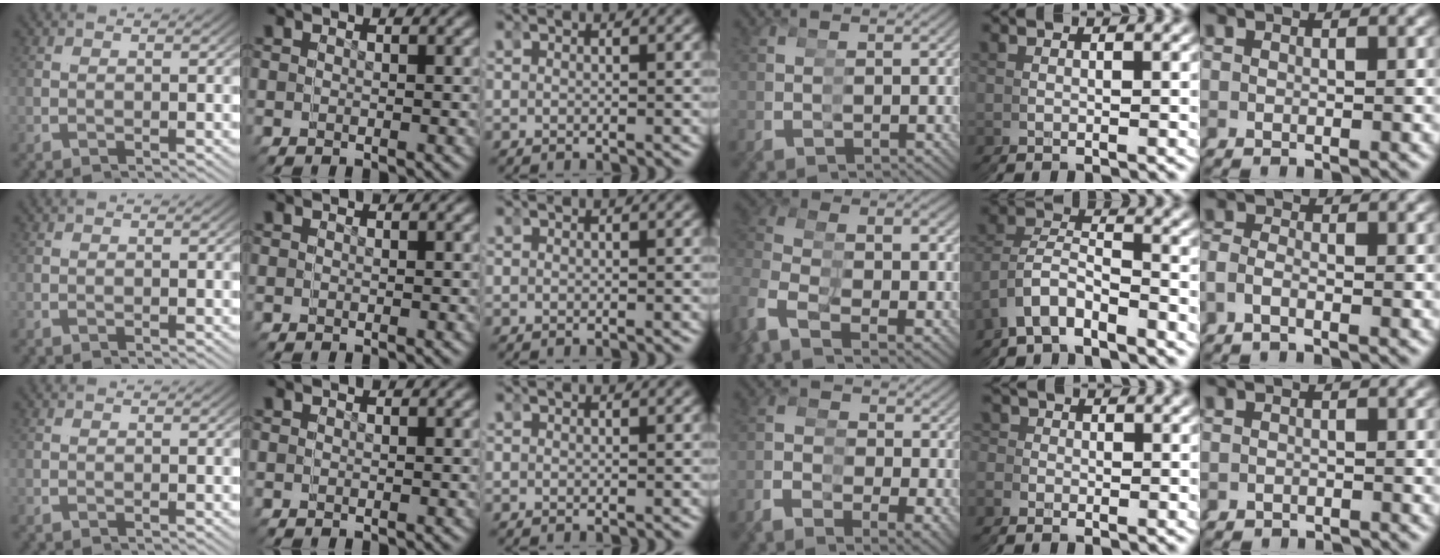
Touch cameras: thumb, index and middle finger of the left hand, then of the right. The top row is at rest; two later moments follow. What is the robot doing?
{"motion": "grasp_and_lifting", "object": "hoodie"}